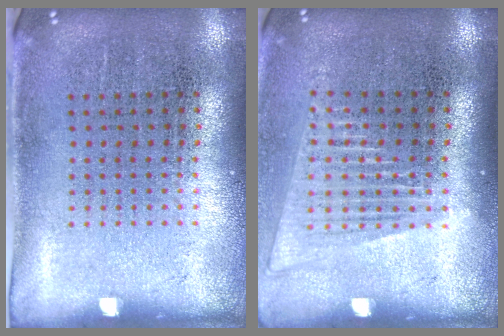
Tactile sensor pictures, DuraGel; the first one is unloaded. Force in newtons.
{"total": 1.4, "press": 1.3, "slide": 0.6}